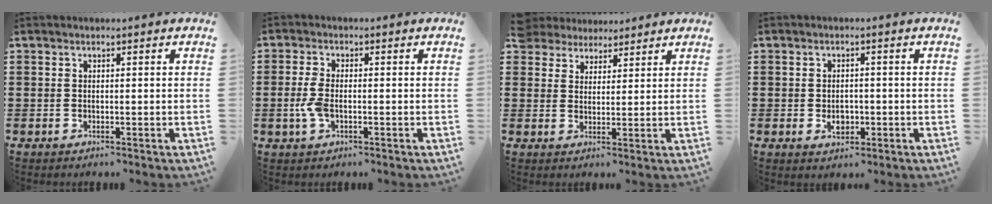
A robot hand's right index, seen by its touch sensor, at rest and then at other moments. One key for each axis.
{"total": 3.8, "fx": -0.8, "fy": 1.9, "fz": 3.2, "tx": -0.088, "ty": -0.007, "tz": -0.022}
{"total": 3.8, "fx": 3.3, "fy": 1.8, "fz": -0.2, "tx": -0.013, "ty": 0.003, "tz": 0.067}
{"total": 3.0, "fx": -0.7, "fy": 1.9, "fz": 2.1, "tx": -0.034, "ty": -0.001, "tz": -0.015}